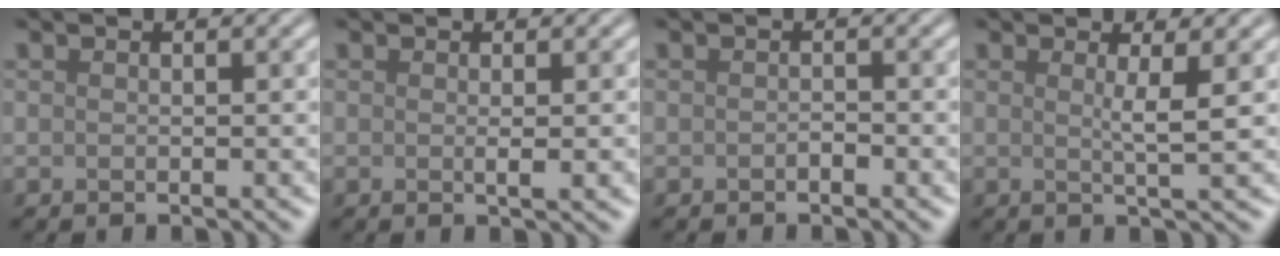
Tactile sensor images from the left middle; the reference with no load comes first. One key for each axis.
{"total": 1.2, "fx": -0.1, "fy": 0.2, "fz": 1.2, "tx": -0.017, "ty": 0.002, "tz": 0.001}
{"total": 0.6, "fx": -0.6, "fy": -0.1, "fz": -0.1, "tx": -0.003, "ty": 0.000, "tz": -0.003}
{"total": 1.9, "fx": 0.4, "fy": 0.1, "fz": 1.8, "tx": -0.034, "ty": -0.001, "tz": 0.005}